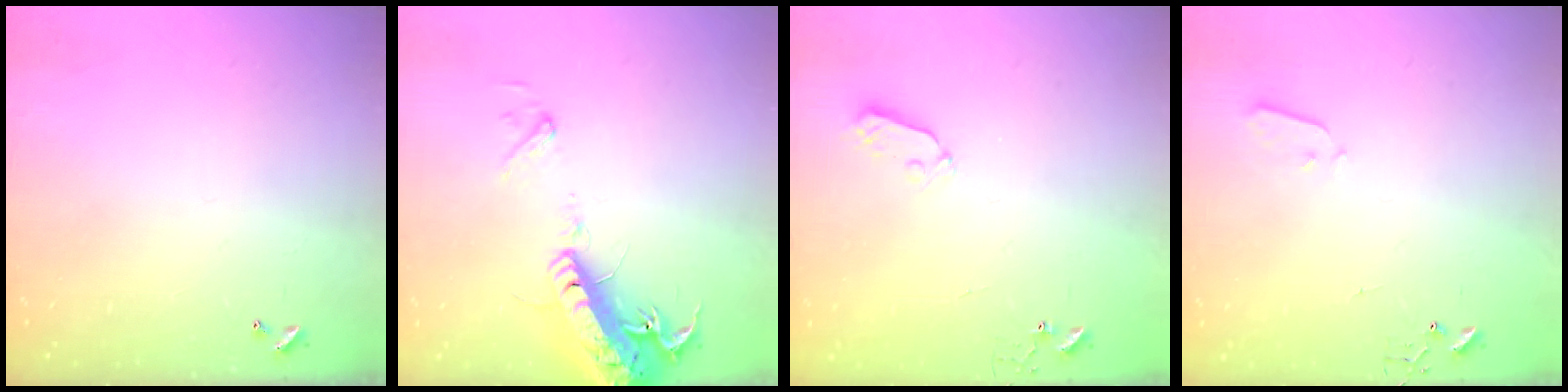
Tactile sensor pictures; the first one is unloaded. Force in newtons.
{"total": 18.9, "press": 18.5, "slide": 3.9}
{"total": 3.8, "press": 3.8, "slide": 0.6}
{"total": 3.1, "press": 3.0, "slide": 0.9}